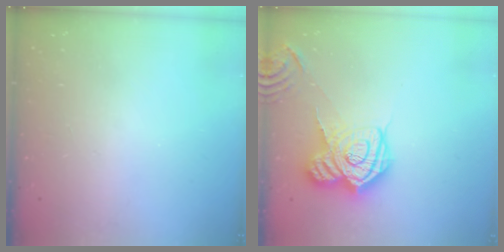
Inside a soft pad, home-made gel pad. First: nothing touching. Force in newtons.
{"total": 17.5, "press": 17.5, "slide": 1.3}